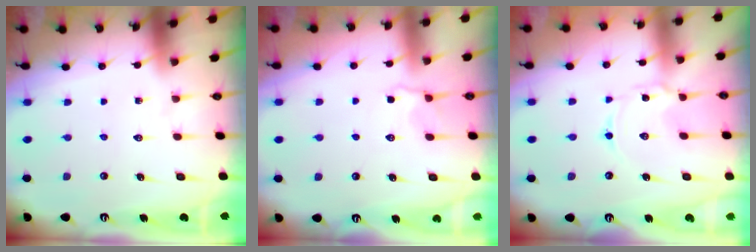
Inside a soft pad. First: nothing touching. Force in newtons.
{"total": 3.3, "press": 2.8, "slide": 1.8}
{"total": 0.9, "press": 0.9, "slide": 0.2}